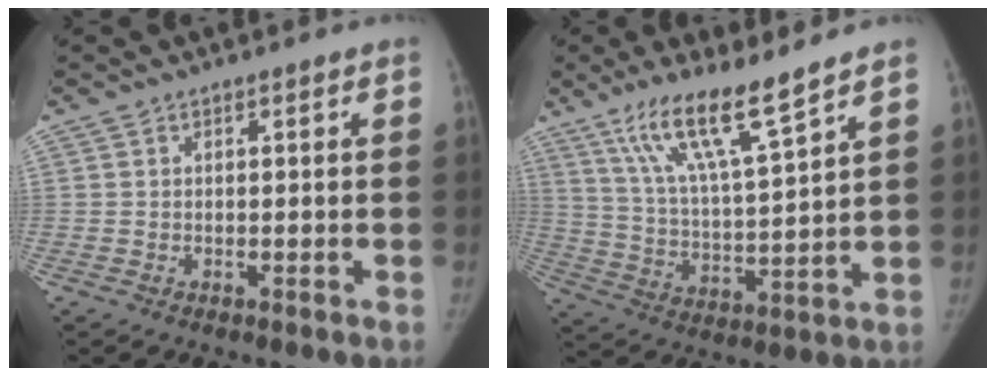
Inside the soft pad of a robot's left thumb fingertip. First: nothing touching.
{"total": 13.6, "force": [9.5, 1.5, 9.6], "torque": [-0.170, -0.053, 0.187]}